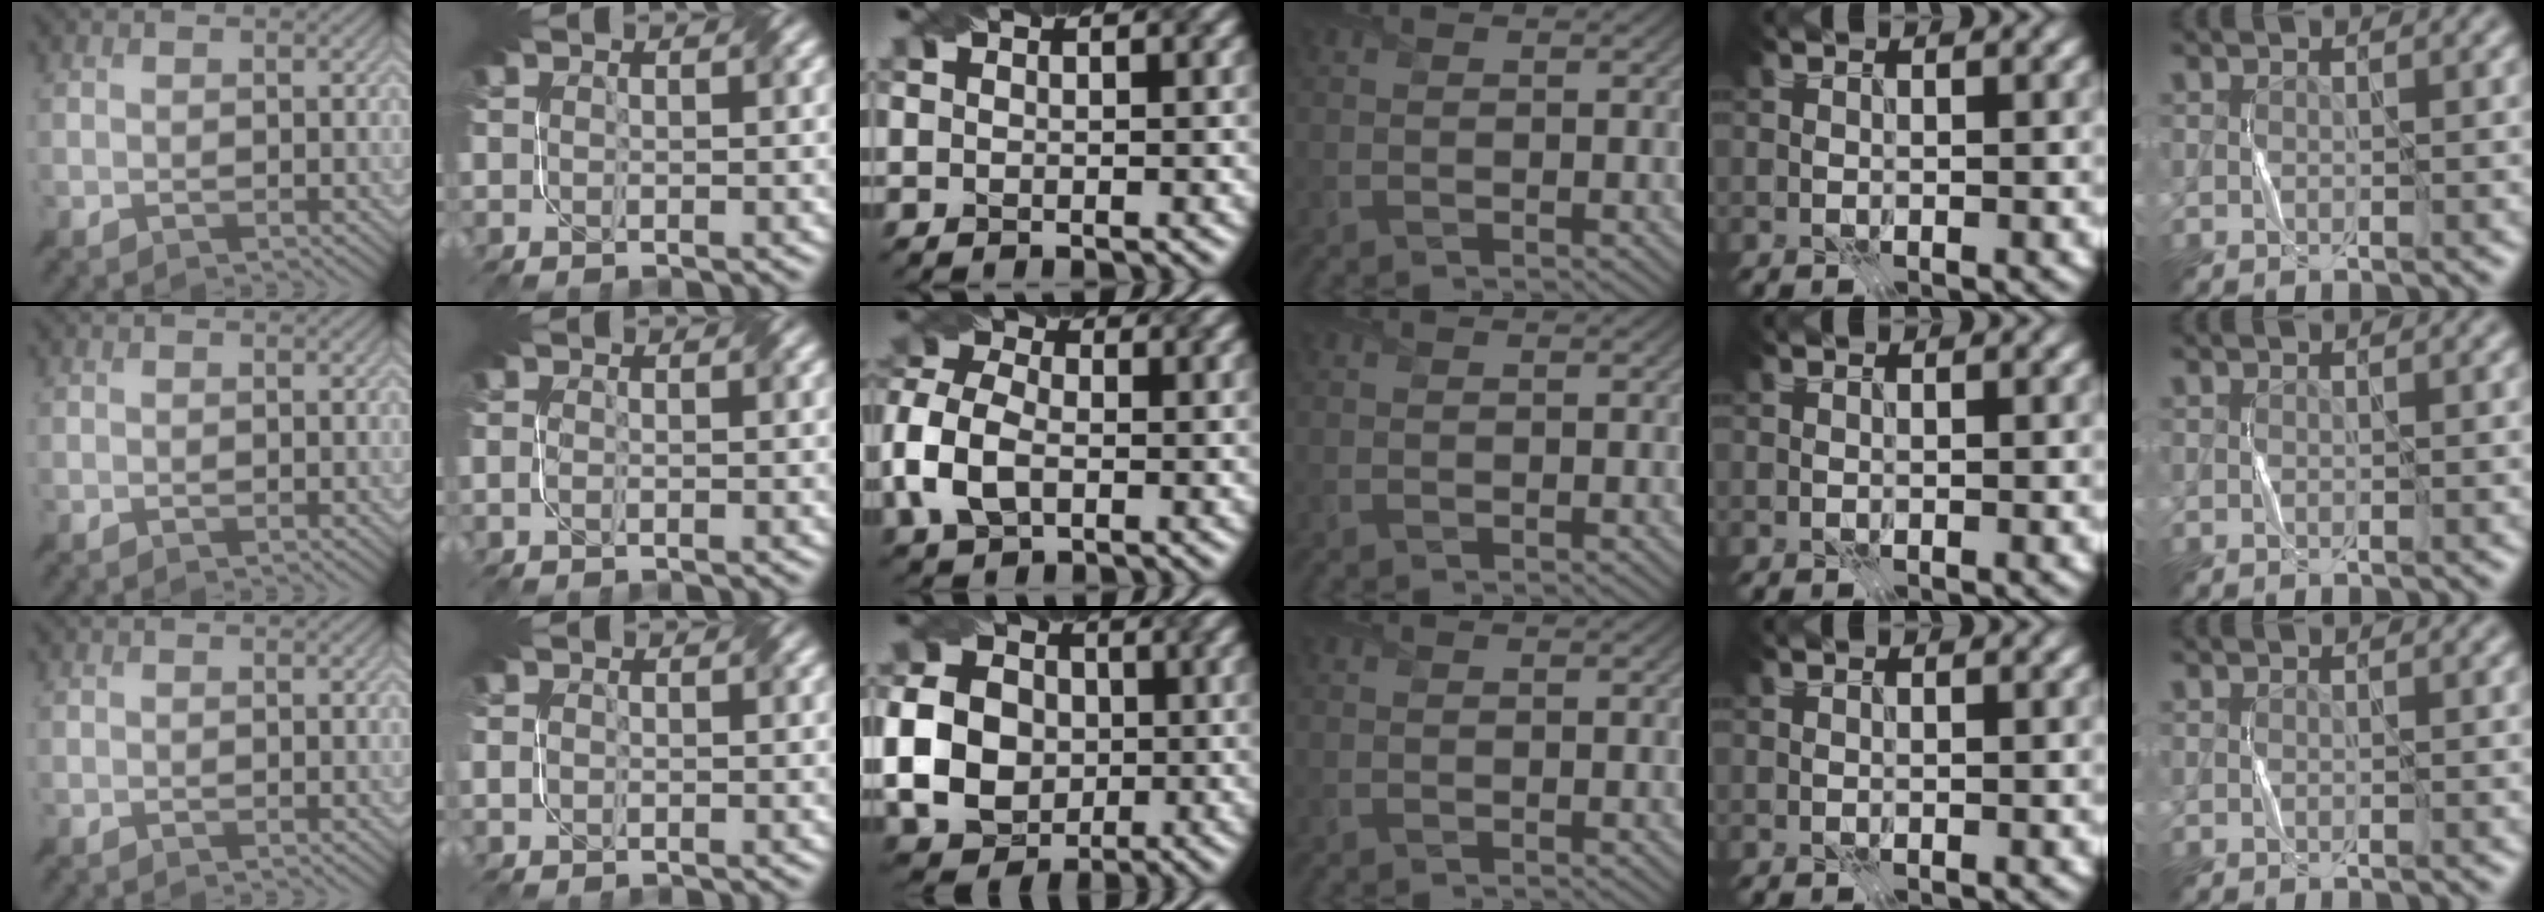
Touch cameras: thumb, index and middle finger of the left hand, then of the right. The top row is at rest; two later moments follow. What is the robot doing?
{"motion": "fold", "object": "coffee filter"}